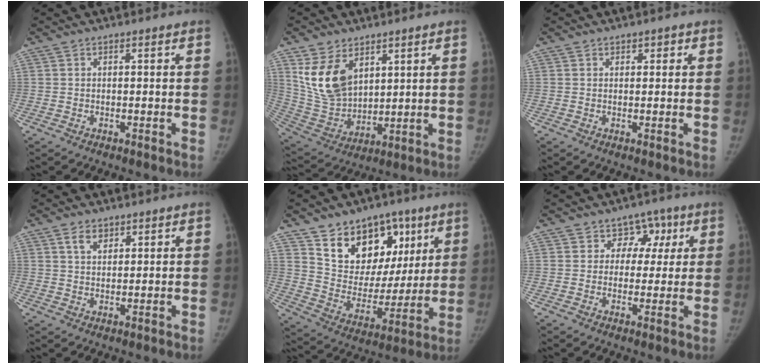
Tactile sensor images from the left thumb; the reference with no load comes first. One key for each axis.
{"total": 13.4, "fx": 6.0, "fy": 8.7, "fz": 8.4, "tx": -0.135, "ty": -0.028, "tz": 0.140}
{"total": 1.1, "fx": 0.6, "fy": 0.8, "fz": 0.5, "tx": 0.007, "ty": -0.001, "tz": 0.005}
{"total": 3.5, "fx": 2.0, "fy": 2.2, "fz": 1.8, "tx": -0.021, "ty": -0.010, "tz": 0.039}
{"total": 19.3, "fx": 10.5, "fy": 13.2, "fz": 9.4, "tx": -0.087, "ty": -0.040, "tz": 0.179}
{"total": 5.8, "fx": 2.1, "fy": 5.2, "fz": 1.5, "tx": 0.024, "ty": 0.002, "tz": 0.022}